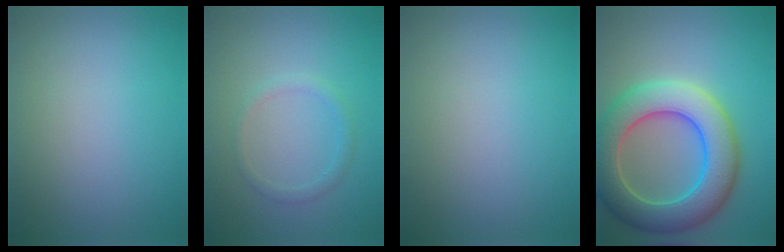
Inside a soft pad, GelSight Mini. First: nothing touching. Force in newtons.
{"total": 1.3, "press": 1.3, "slide": 0.1}
{"total": 0.0}
{"total": 9.0, "press": 9.0, "slide": 0.7}